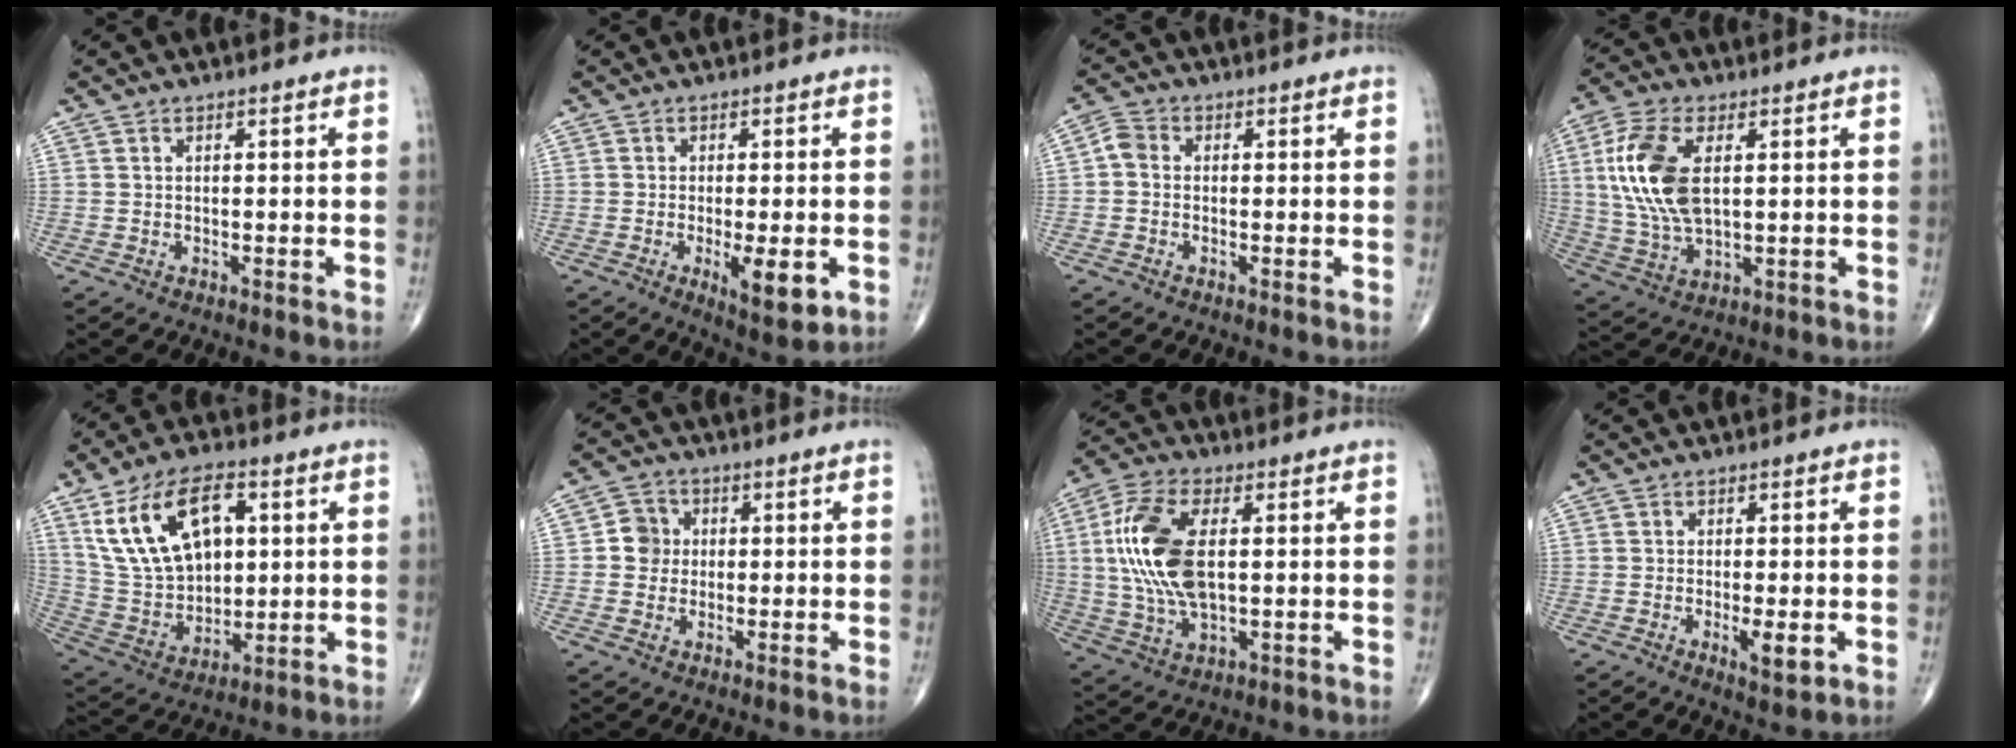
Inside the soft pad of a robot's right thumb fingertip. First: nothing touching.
{"total": 7.1, "force": [-1.9, 2.1, 6.5], "torque": [-0.096, -0.016, -0.023]}
{"total": 2.9, "force": [-0.3, 2.4, 1.7], "torque": [-0.028, 0.007, -0.017]}
{"total": 14.0, "force": [2.8, 7.2, 11.7], "torque": [-0.258, -0.007, 0.058]}
{"total": 18.6, "force": [6.5, 11.0, 13.6], "torque": [-0.225, -0.012, 0.133]}
{"total": 4.6, "force": [0.3, 4.4, 1.5], "torque": [-0.001, 0.007, -0.003]}
{"total": 15.7, "force": [1.9, 7.8, 13.5], "torque": [-0.290, -0.001, 0.037]}
{"total": 4.0, "force": [-0.9, 1.1, 3.7], "torque": [-0.058, -0.010, -0.013]}